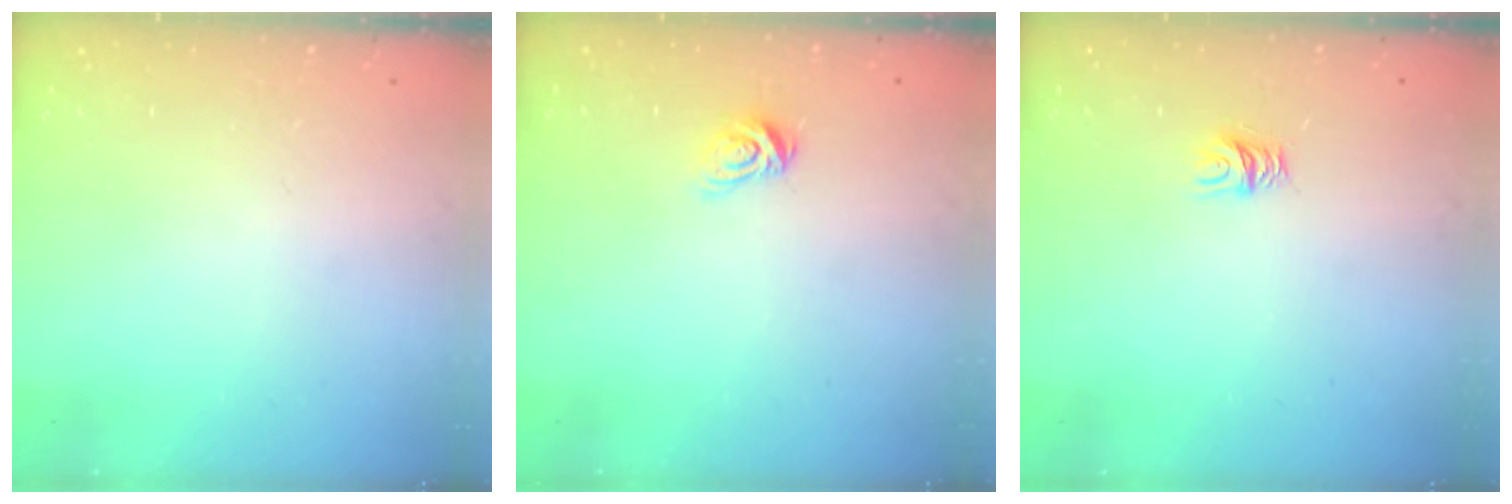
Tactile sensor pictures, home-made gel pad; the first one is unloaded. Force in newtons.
{"total": 5.5, "press": 5.5, "slide": 0.4}
{"total": 6.2, "press": 6.2, "slide": 0.5}